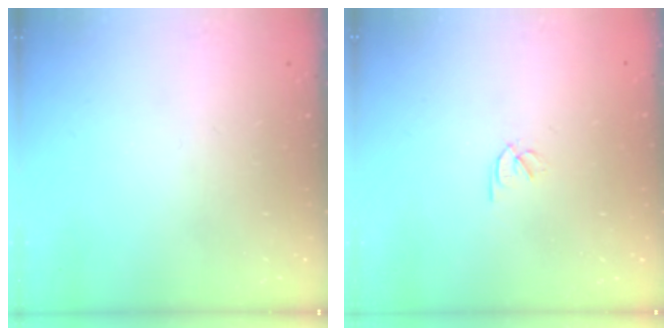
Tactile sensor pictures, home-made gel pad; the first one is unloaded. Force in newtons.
{"total": 1.8, "press": 1.7, "slide": 0.5}